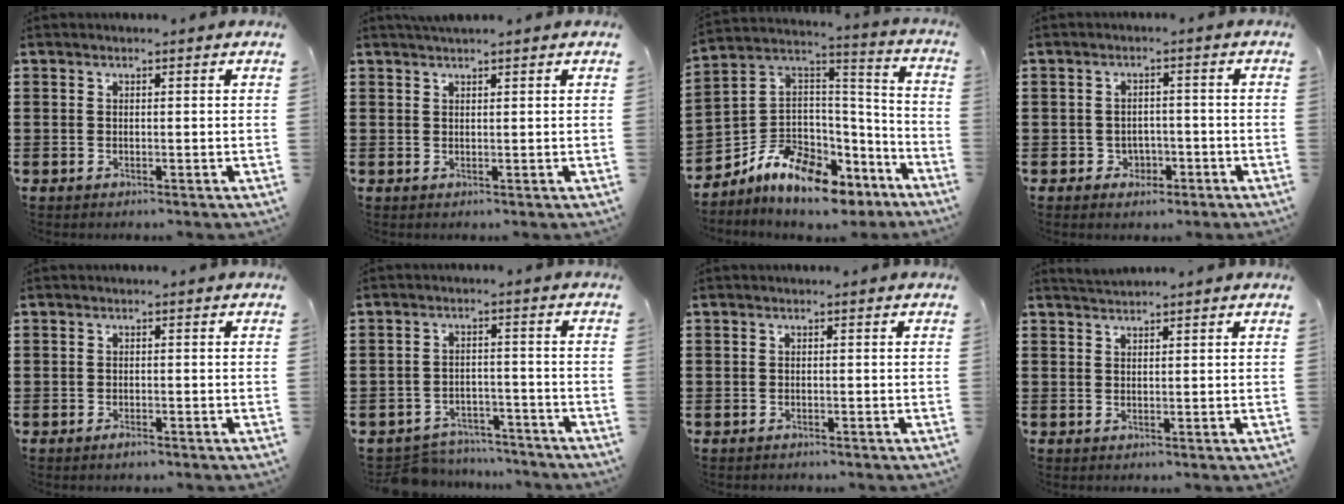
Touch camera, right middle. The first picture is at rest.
{"total": 1.2, "force": [1.2, 0.0, 0.2], "torque": [-0.007, -0.001, 0.023]}
{"total": 9.8, "force": [-8.2, 4.2, 3.3], "torque": [-0.085, 0.009, -0.163]}
{"total": 2.0, "force": [-1.4, 1.3, 0.6], "torque": [-0.018, -0.002, -0.031]}
{"total": 1.0, "force": [-0.8, 0.0, 0.5], "torque": [-0.011, -0.009, -0.014]}
{"total": 4.7, "force": [-4.7, 0.5, 0.1], "torque": [-0.004, 0.006, -0.097]}
{"total": 0.7, "force": [-0.6, -0.2, 0.0], "torque": [0.002, 0.000, -0.014]}
{"total": 1.6, "force": [1.6, -0.1, 0.2], "torque": [-0.007, 0.001, 0.031]}